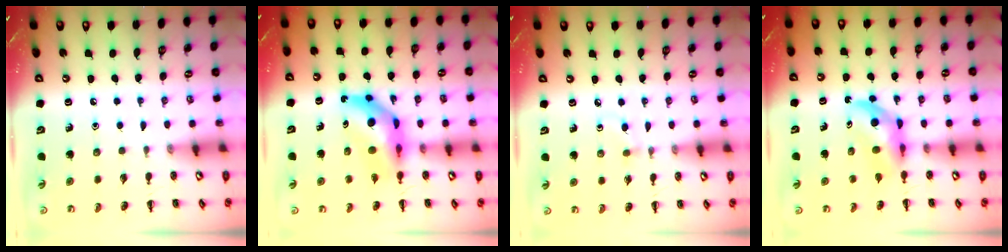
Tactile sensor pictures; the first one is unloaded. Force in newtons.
{"total": 9.3, "press": 8.8, "slide": 3.2}
{"total": 3.9, "press": 3.6, "slide": 1.5}
{"total": 5.9, "press": 5.8, "slide": 0.9}